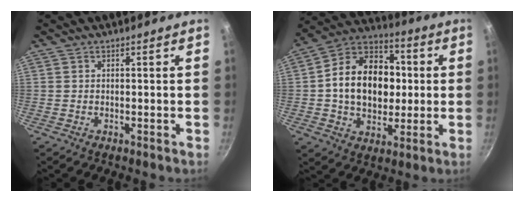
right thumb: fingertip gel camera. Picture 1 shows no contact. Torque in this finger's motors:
{"motor_torque": [-0.08, 0.75, 0.45, 0.39, 0.14]}